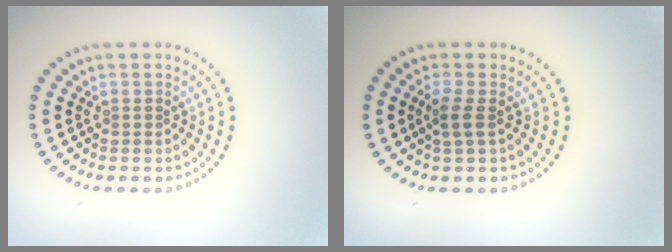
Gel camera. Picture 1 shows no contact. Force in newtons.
{"total": 1.5, "press": 1.3, "slide": 0.9}